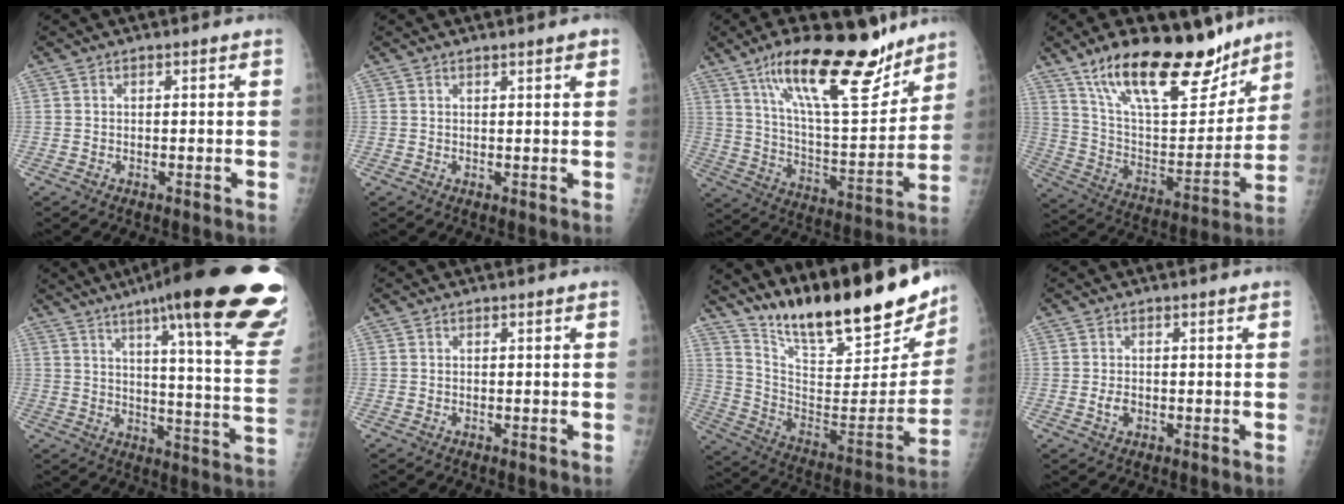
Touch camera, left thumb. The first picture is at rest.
{"total": 1.9, "force": [1.3, 0.2, 1.3], "torque": [-0.015, -0.007, 0.017]}
{"total": 22.8, "force": [15.4, 7.0, 15.3], "torque": [-0.216, -0.074, 0.260]}
{"total": 24.6, "force": [17.2, 9.4, 14.9], "torque": [-0.200, -0.073, 0.292]}
{"total": 30.7, "force": [20.1, 3.9, 22.8], "torque": [-0.245, -0.080, 0.264]}
{"total": 0.0}
{"total": 28.2, "force": [22.2, 7.0, 15.9], "torque": [-0.220, -0.111, 0.342]}
{"total": 1.9, "force": [-0.3, 1.3, 1.3], "torque": [-0.022, 0.000, -0.004]}